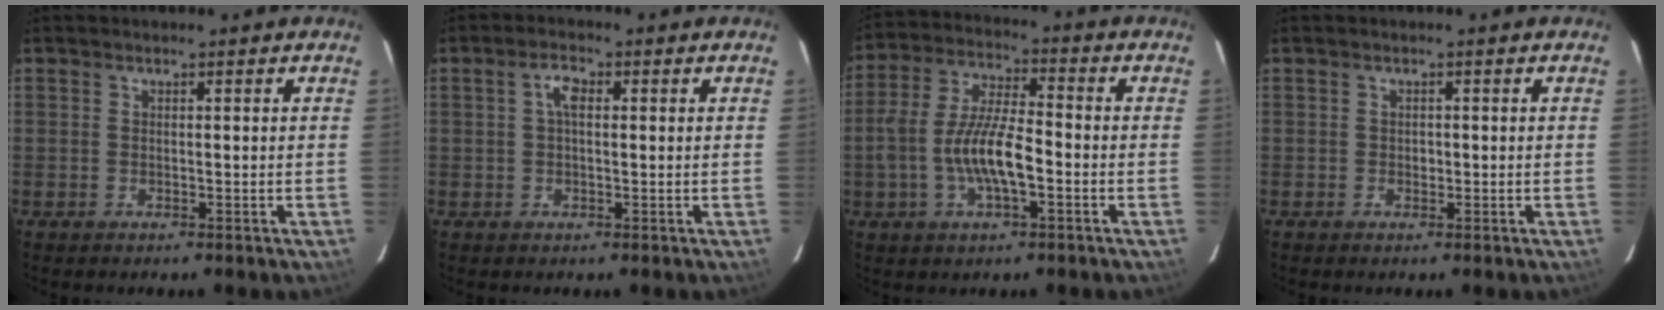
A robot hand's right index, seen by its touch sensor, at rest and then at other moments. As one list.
[{"total": 2.8, "force": [0.5, 1.3, 2.5], "torque": [-0.049, 0.010, 0.010]}, {"total": 11.2, "force": [-3.1, 3.6, 10.2], "torque": [-0.207, 0.005, -0.056]}, {"total": 0.9, "force": [-0.2, 0.8, 0.2], "torque": [0.000, 0.002, 0.000]}]